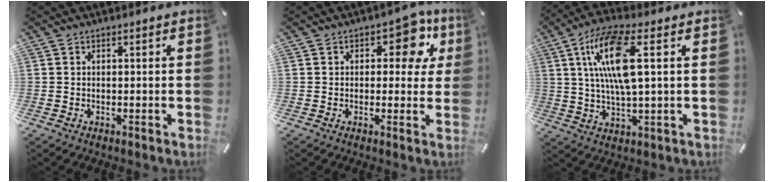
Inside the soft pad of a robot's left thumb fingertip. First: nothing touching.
{"total": 9.4, "force": [3.3, 5.3, 7.0], "torque": [-0.077, -0.009, 0.050]}
{"total": 13.5, "force": [3.3, 3.9, 12.4], "torque": [-0.251, 0.001, 0.055]}